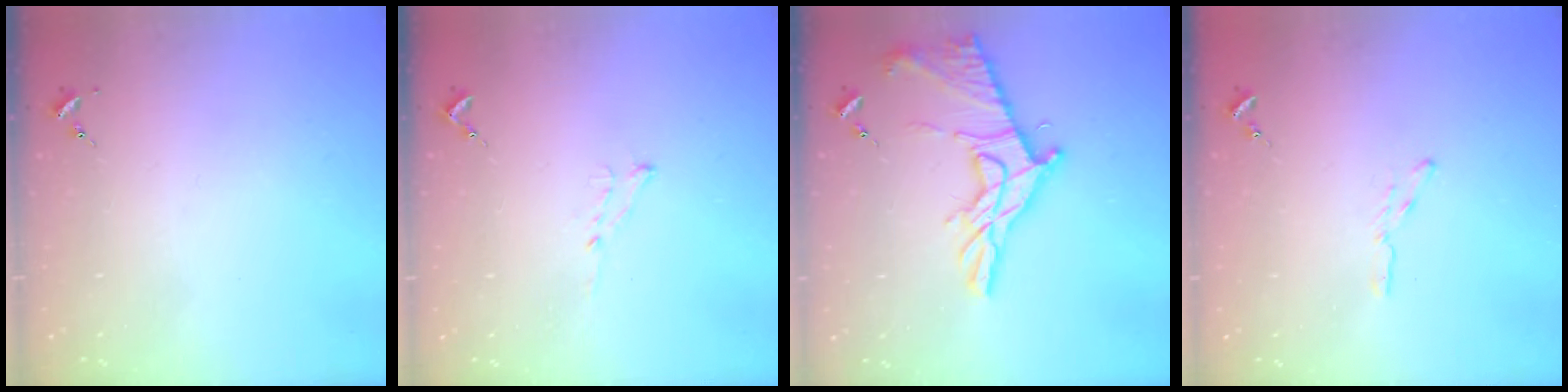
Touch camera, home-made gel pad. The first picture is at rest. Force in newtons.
{"total": 7.0, "press": 6.9, "slide": 0.8}
{"total": 18.0, "press": 17.9, "slide": 1.2}
{"total": 3.0, "press": 3.0, "slide": 0.3}